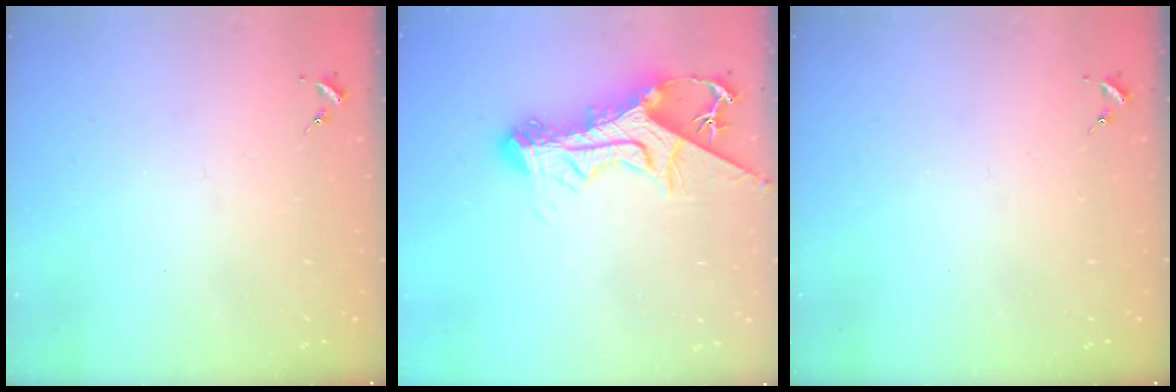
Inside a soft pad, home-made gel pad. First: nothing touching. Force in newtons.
{"total": 16.0, "press": 15.9, "slide": 1.9}
{"total": 0.0}